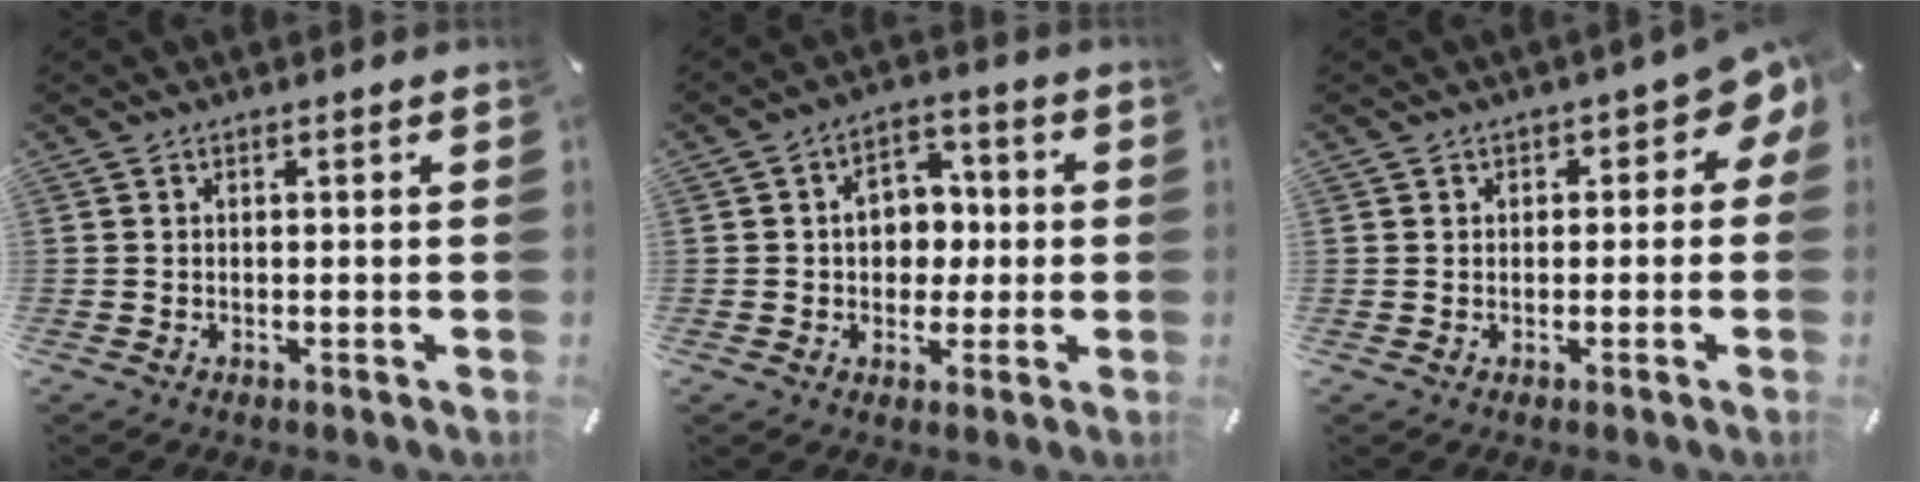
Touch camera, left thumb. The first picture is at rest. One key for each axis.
{"total": 8.1, "fx": -0.2, "fy": 6.8, "fz": 4.5, "tx": -0.061, "ty": 0.012, "tz": -0.005}
{"total": 3.9, "fx": 0.9, "fy": 2.8, "fz": 2.5, "tx": -0.026, "ty": -0.004, "tz": 0.012}